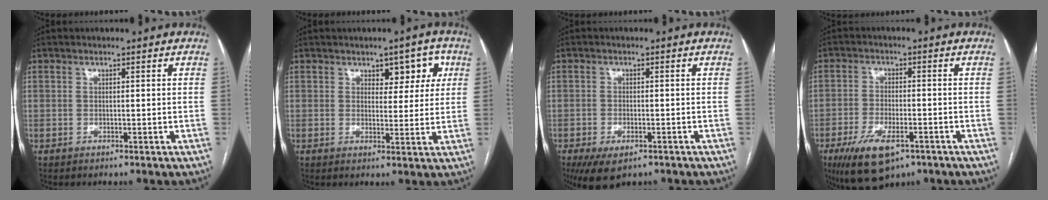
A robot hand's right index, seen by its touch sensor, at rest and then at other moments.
{"total": 5.2, "force": [2.3, 3.1, 3.4], "torque": [-0.028, 0.012, 0.030]}
{"total": 6.3, "force": [-4.1, 2.8, 3.8], "torque": [-0.066, -0.010, -0.064]}
{"total": 10.2, "force": [-5.9, 4.0, 7.3], "torque": [-0.136, -0.018, -0.095]}